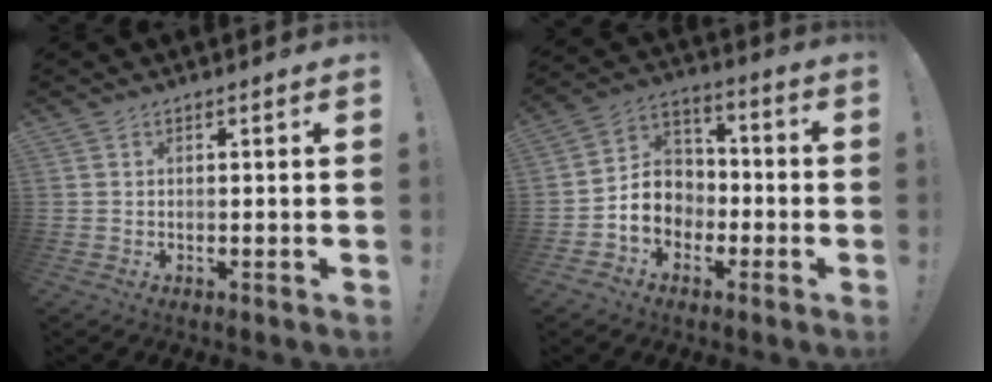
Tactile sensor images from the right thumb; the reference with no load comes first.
{"total": 10.7, "force": [-3.8, 9.2, 4.1], "torque": [-0.069, 0.023, -0.061]}